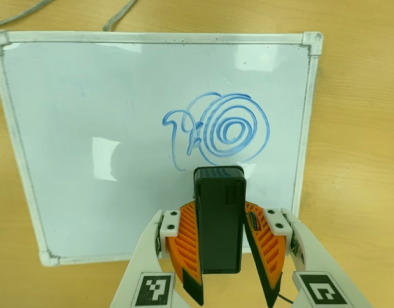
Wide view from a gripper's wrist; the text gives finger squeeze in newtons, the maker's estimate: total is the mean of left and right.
{"total": 4.8, "left": 4.5, "right": 5.0}